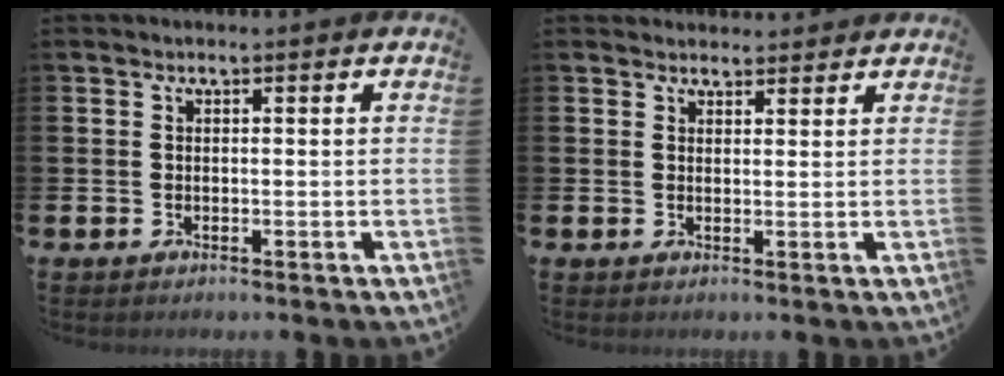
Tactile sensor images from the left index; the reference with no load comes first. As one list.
[{"total": 2.1, "force": [2.0, 0.6, -0.1], "torque": [0.007, -0.008, 0.036]}]